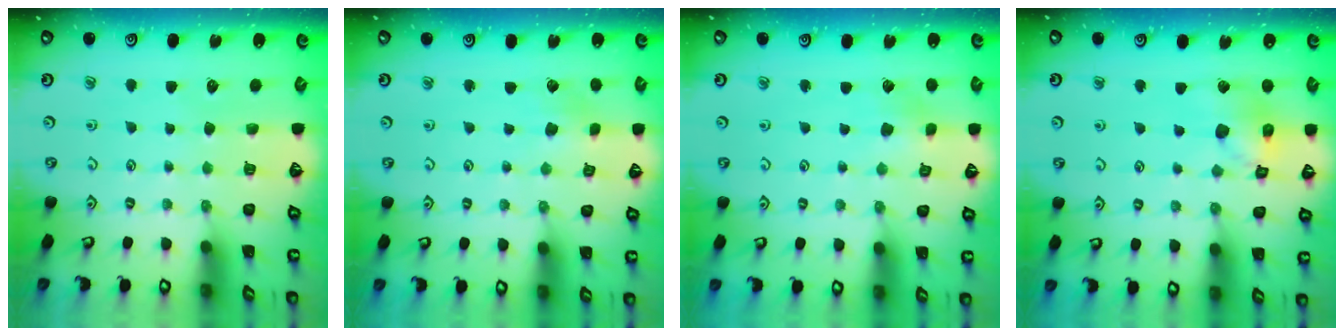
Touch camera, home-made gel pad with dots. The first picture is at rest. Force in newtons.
{"total": 1.9, "press": 1.9, "slide": 0.3}
{"total": 3.2, "press": 3.1, "slide": 0.6}
{"total": 12.8, "press": 12.7, "slide": 1.8}